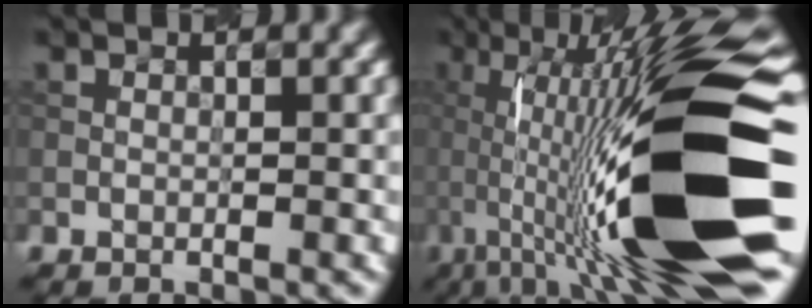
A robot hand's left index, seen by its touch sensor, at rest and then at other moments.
{"total": 17.3, "force": [-1.1, 3.9, 16.8], "torque": [-0.259, 0.028, -0.021]}